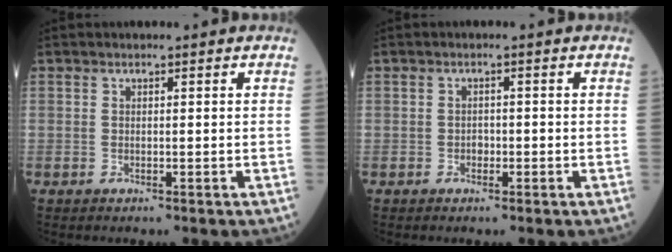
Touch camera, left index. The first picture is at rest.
{"total": 1.1, "force": [-0.5, 0.8, 0.6], "torque": [-0.007, 0.004, -0.009]}